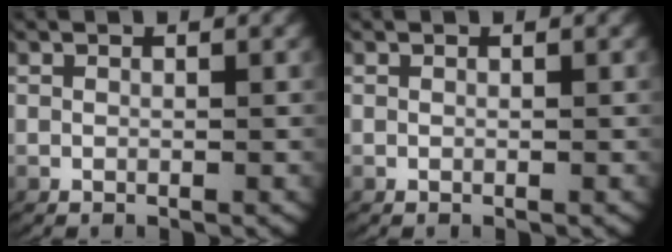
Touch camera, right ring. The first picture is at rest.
{"total": 0.0}